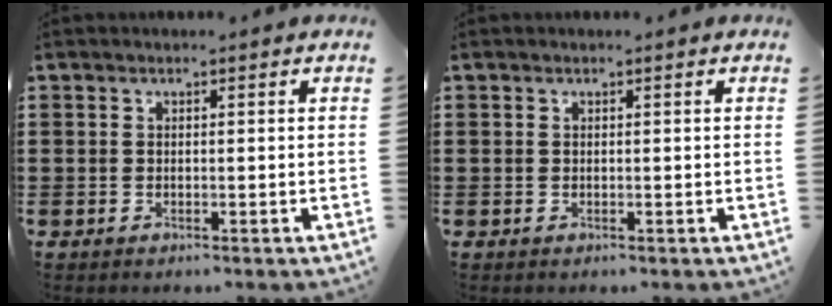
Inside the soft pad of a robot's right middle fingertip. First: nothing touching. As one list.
[{"total": 0.0}]